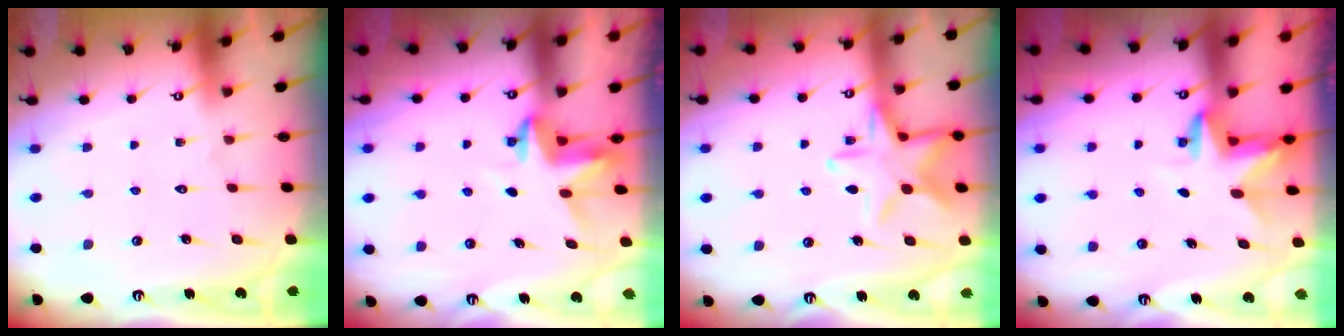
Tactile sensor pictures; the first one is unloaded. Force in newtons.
{"total": 3.8, "press": 3.8, "slide": 0.4}
{"total": 14.4, "press": 14.4, "slide": 1.1}
{"total": 3.2, "press": 3.2, "slide": 0.1}